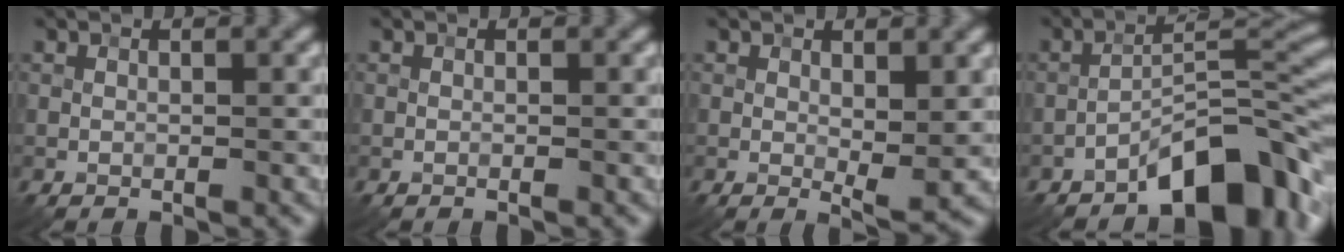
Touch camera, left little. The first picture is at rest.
{"total": 0.0}
{"total": 2.0, "force": [0.4, 0.6, 1.9], "torque": [-0.026, -0.008, 0.007]}
{"total": 7.9, "force": [-5.2, 2.3, 5.4], "torque": [-0.074, 0.018, -0.088]}